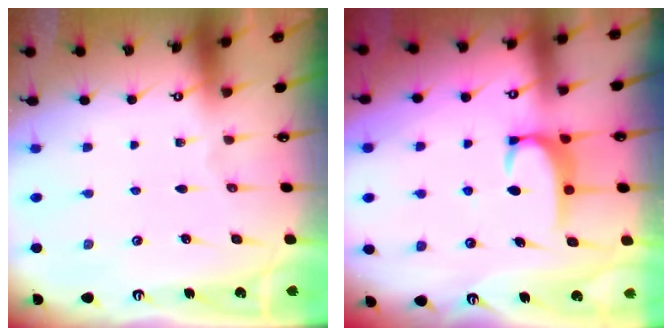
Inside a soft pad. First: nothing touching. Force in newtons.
{"total": 2.7, "press": 2.7, "slide": 0.5}